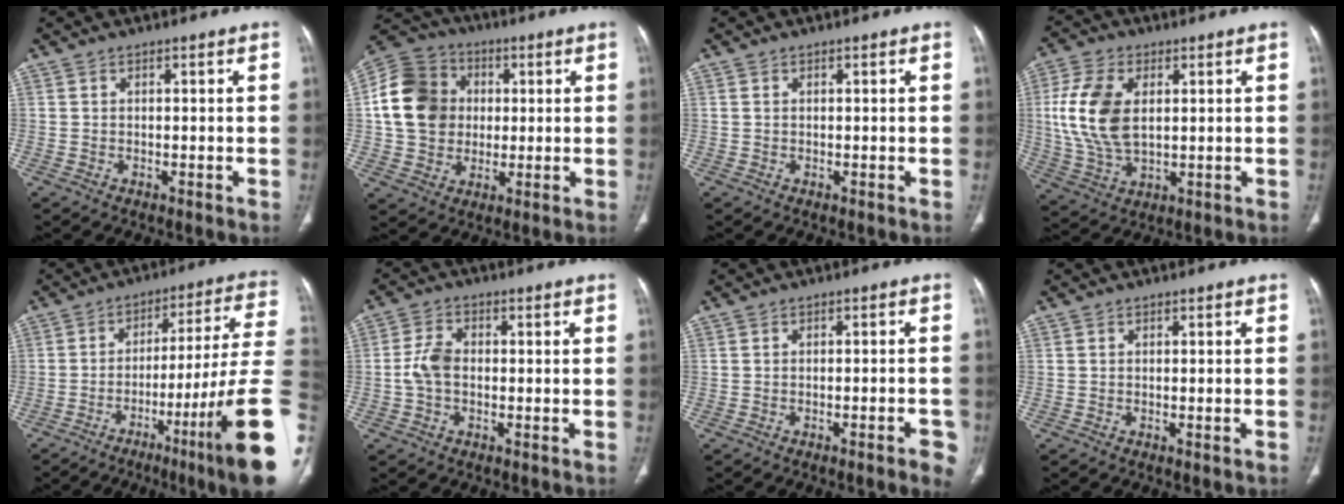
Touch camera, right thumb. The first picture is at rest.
{"total": 14.9, "force": [1.4, 12.8, 7.5], "torque": [-0.126, 0.017, 0.023]}
{"total": 0.0}
{"total": 13.3, "force": [2.2, 7.8, 10.6], "torque": [-0.220, -0.005, 0.047]}
{"total": 23.8, "force": [-8.7, 1.9, 22.1], "torque": [-0.251, 0.043, -0.126]}
{"total": 5.0, "force": [-0.6, 3.2, 3.7], "torque": [-0.076, 0.015, -0.017]}
{"total": 4.6, "force": [-2.4, 0.9, 3.8], "torque": [-0.047, 0.010, -0.026]}
{"total": 0.9, "force": [-0.4, 0.0, 0.9], "torque": [-0.019, 0.005, -0.001]}